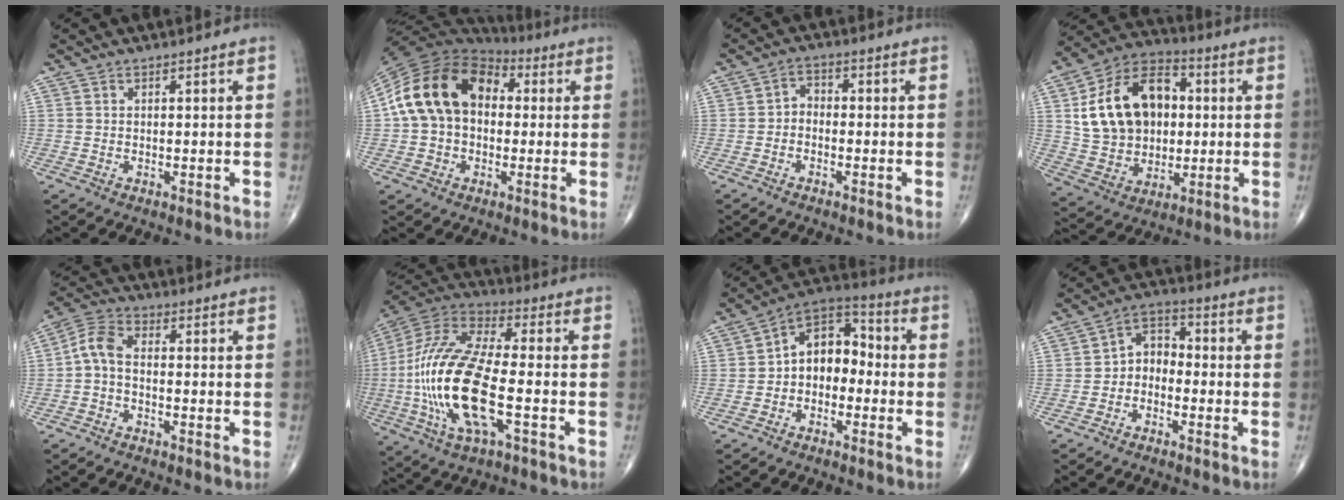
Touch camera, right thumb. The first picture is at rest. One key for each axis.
{"total": 17.6, "fx": 2.0, "fy": 12.5, "fz": 12.2, "tx": -0.216, "ty": 0.040, "tz": 0.026}
{"total": 2.7, "fx": -1.0, "fy": 1.9, "fz": 1.5, "tx": -0.013, "ty": 0.020, "tz": -0.028}
{"total": 19.4, "fx": 3.1, "fy": 14.0, "fz": 13.0, "tx": -0.195, "ty": 0.019, "tz": 0.057}
{"total": 5.5, "fx": -1.1, "fy": 3.0, "fz": 4.5, "tx": -0.095, "ty": 0.023, "tz": -0.034}
{"total": 22.7, "fx": -4.5, "fy": 7.8, "fz": 20.8, "tx": -0.467, "ty": 0.016, "tz": -0.080}
{"total": 10.0, "fx": -1.5, "fy": 7.1, "fz": 6.8, "tx": -0.074, "ty": 0.044, "tz": -0.046}
{"total": 5.7, "fx": -1.8, "fy": 4.2, "fz": 3.4, "tx": -0.037, "ty": 0.034, "tz": -0.048}